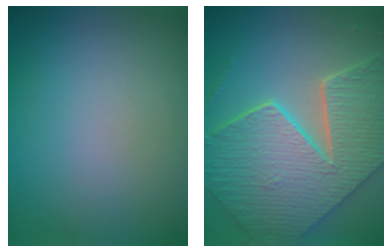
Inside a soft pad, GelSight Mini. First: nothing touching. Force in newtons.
{"total": 9.3, "press": 6.8, "slide": 6.4}